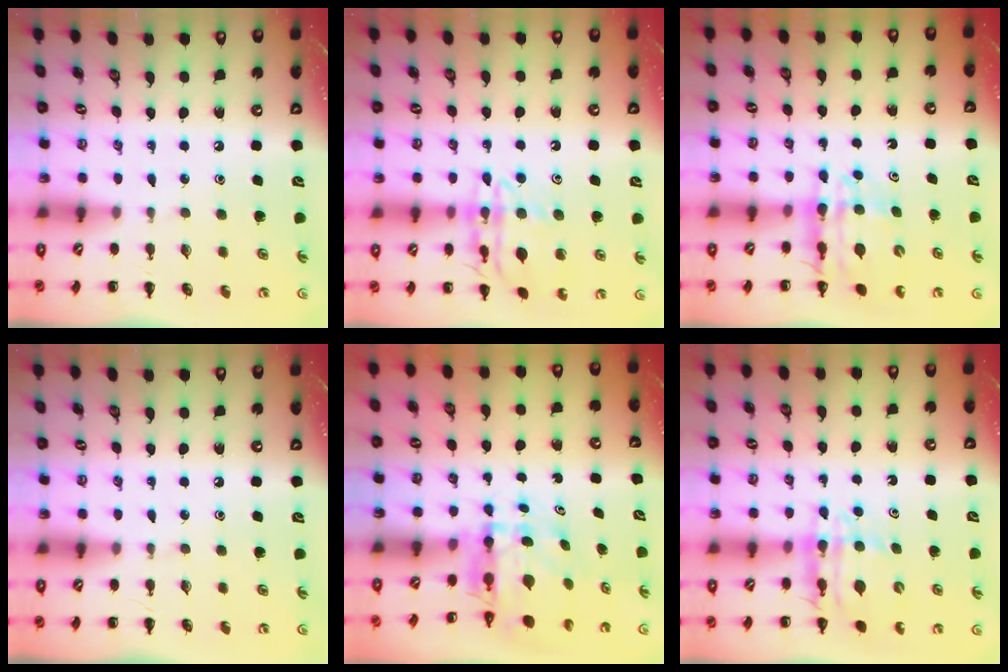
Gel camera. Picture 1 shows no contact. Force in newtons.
{"total": 14.2, "press": 14.1, "slide": 1.2}
{"total": 10.7, "press": 10.2, "slide": 3.4}
{"total": 0.0}
{"total": 5.3, "press": 5.2, "slide": 1.0}
{"total": 10.7, "press": 10.0, "slide": 3.9}